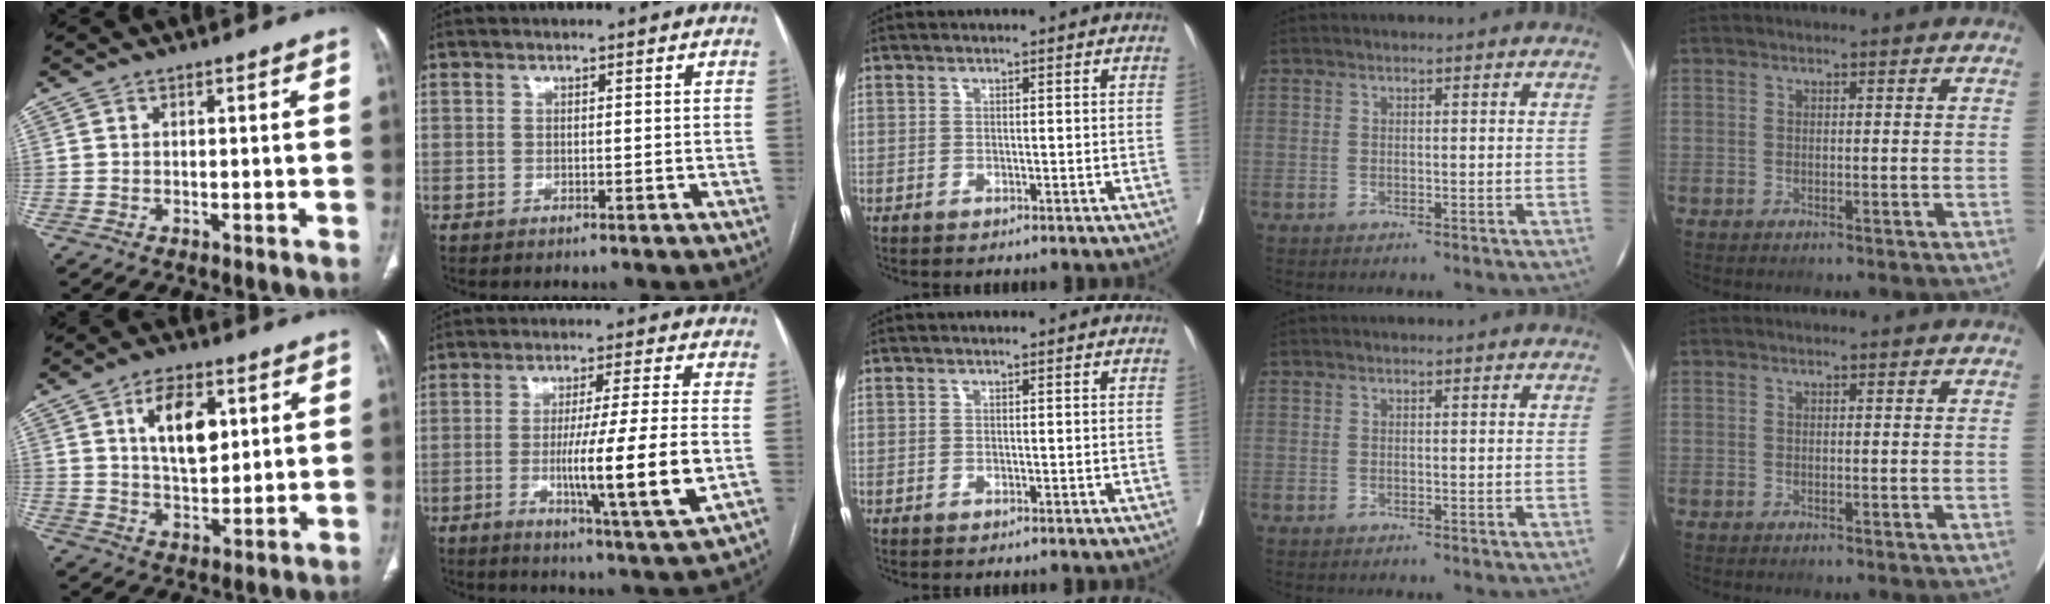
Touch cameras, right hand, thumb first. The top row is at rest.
{"thumb": {"total": 10.8, "force": [3.5, 6.0, 8.2], "torque": [-0.112, -0.013, 0.063]}, "index": {"total": 13.3, "force": [-2.5, -1.1, 13.1], "torque": [-0.220, -0.027, -0.046]}}